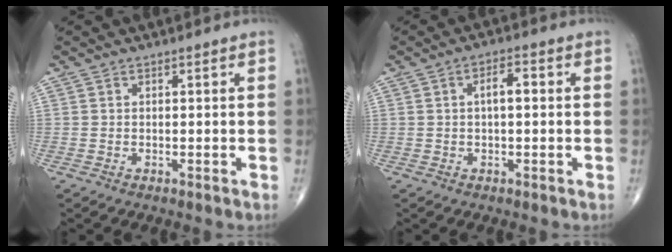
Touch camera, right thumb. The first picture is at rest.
{"total": 3.8, "force": [0.5, 1.6, 3.5], "torque": [-0.054, 0.011, 0.005]}